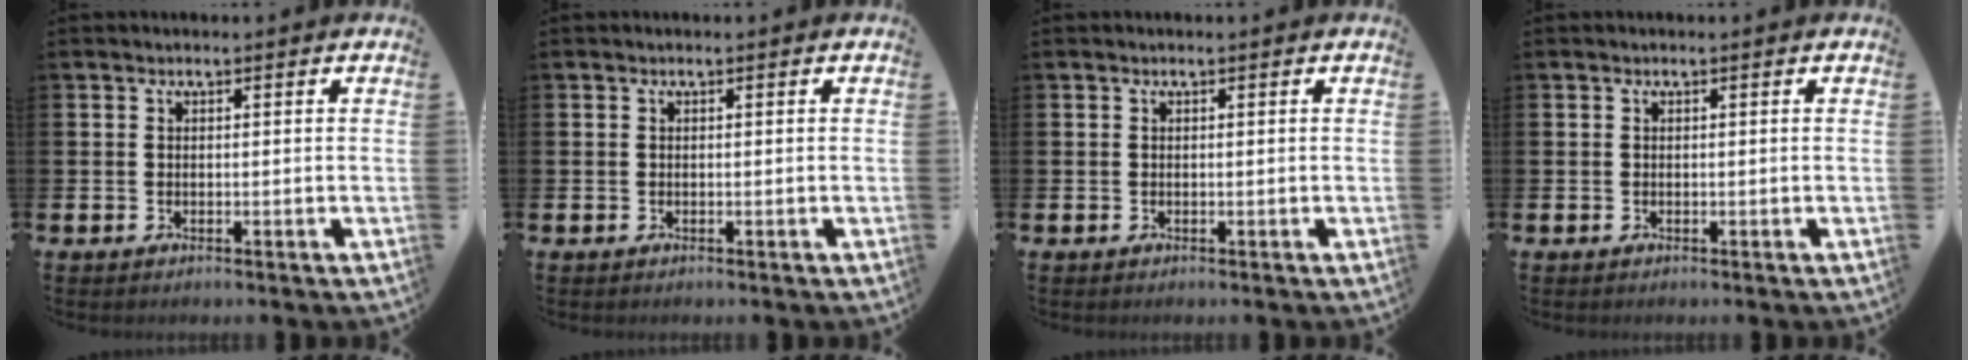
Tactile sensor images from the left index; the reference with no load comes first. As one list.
[{"total": 0.0}, {"total": 0.0}, {"total": 0.0}]